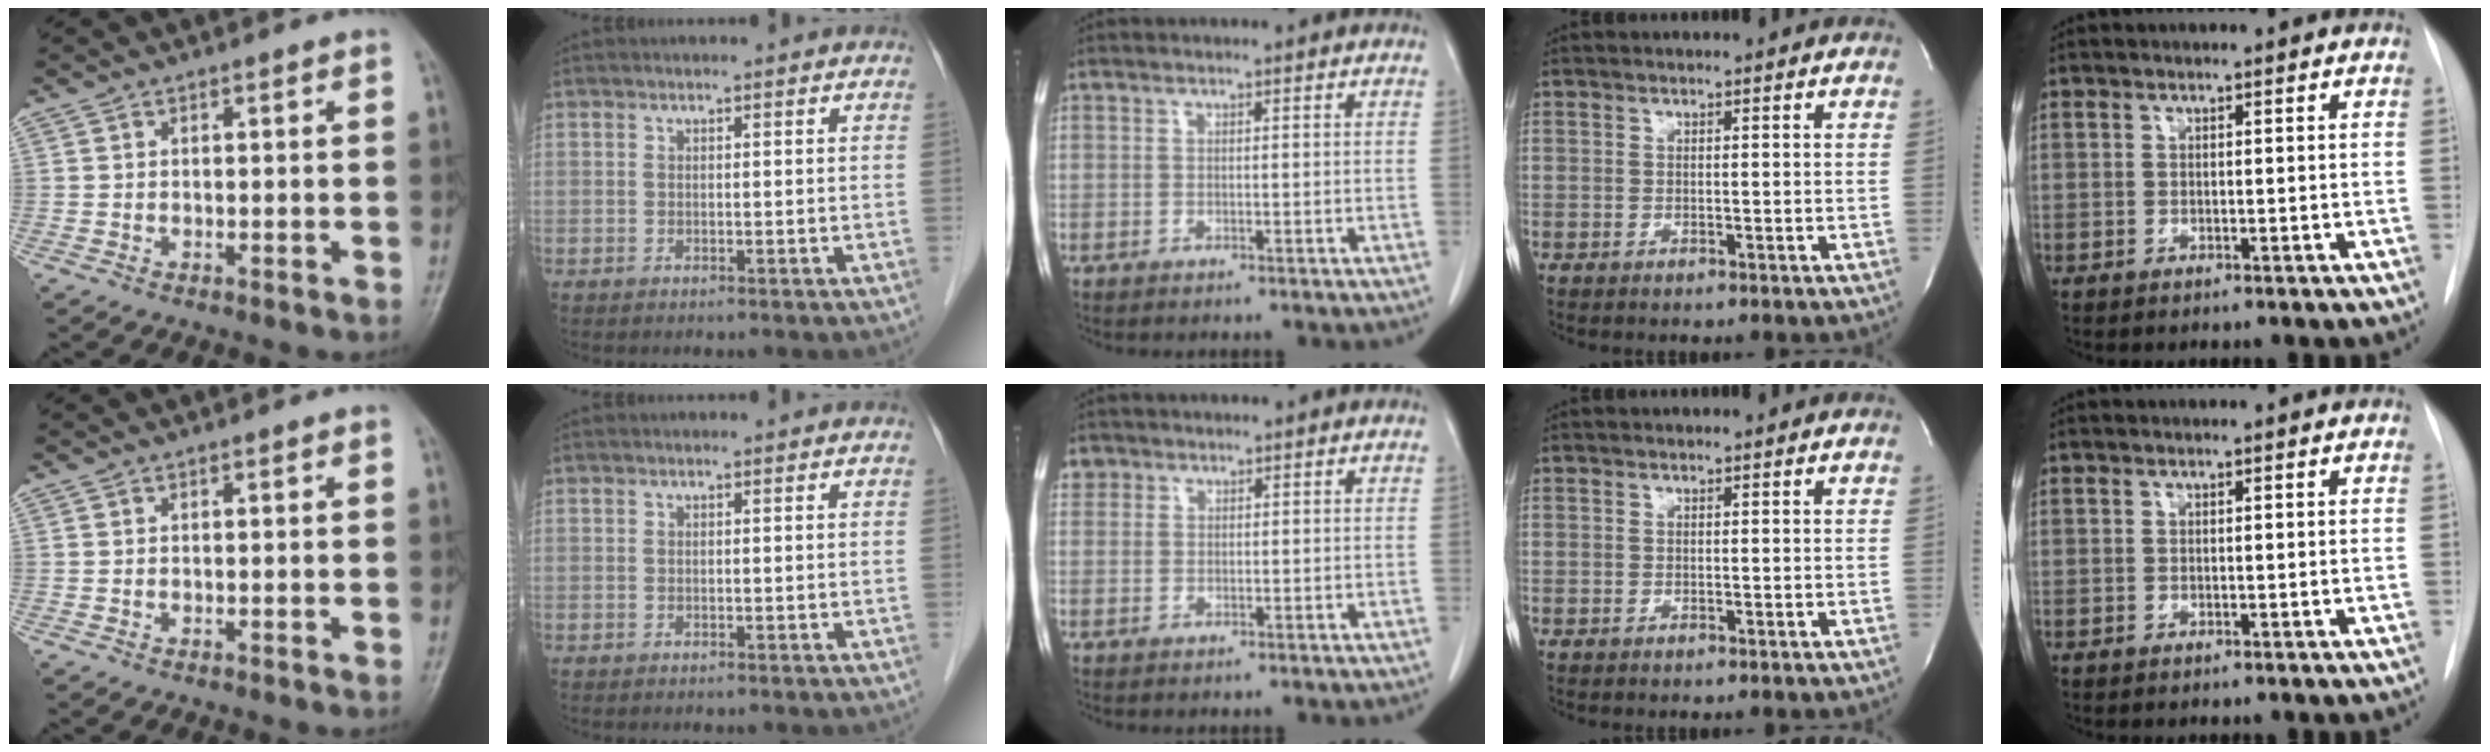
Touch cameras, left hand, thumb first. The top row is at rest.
{"middle": {"total": 1.9, "force": [1.1, 1.6, 0.1], "torque": [0.010, 0.007, 0.015]}}